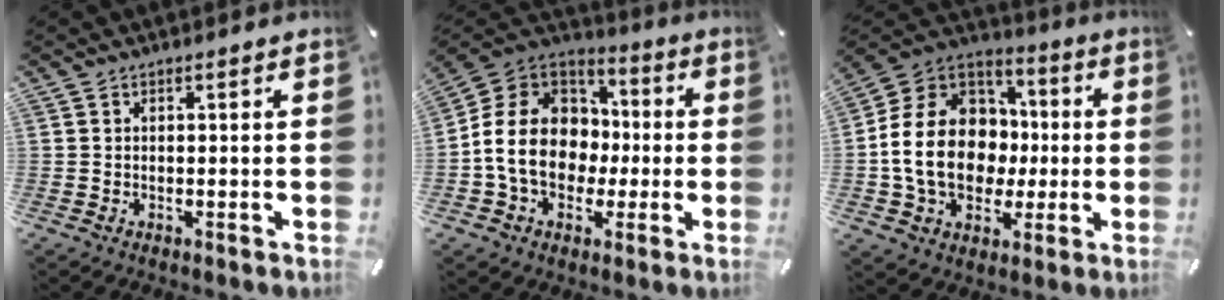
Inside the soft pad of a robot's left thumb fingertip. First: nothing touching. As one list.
[{"total": 16.3, "force": [-2.8, 13.7, 8.4], "torque": [-0.169, 0.028, -0.044]}, {"total": 18.6, "force": [-2.3, 15.4, 10.2], "torque": [-0.216, 0.022, -0.036]}]